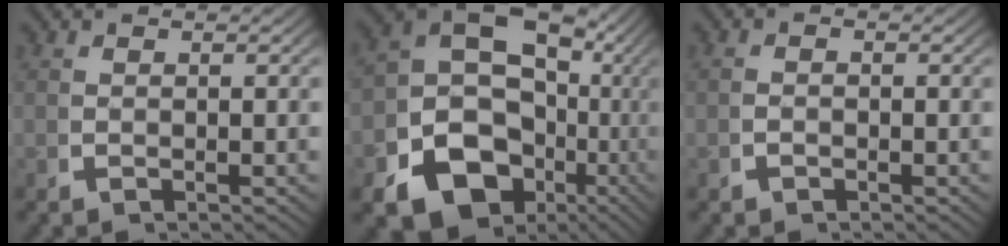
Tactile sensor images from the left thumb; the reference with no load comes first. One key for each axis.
{"total": 15.8, "fx": -2.7, "fy": 12.2, "fz": 9.6, "tx": -0.182, "ty": -0.057, "tz": -0.028}
{"total": 0.5, "fx": -0.5, "fy": 0.2, "fz": -0.1, "tx": 0.006, "ty": -0.002, "tz": -0.011}